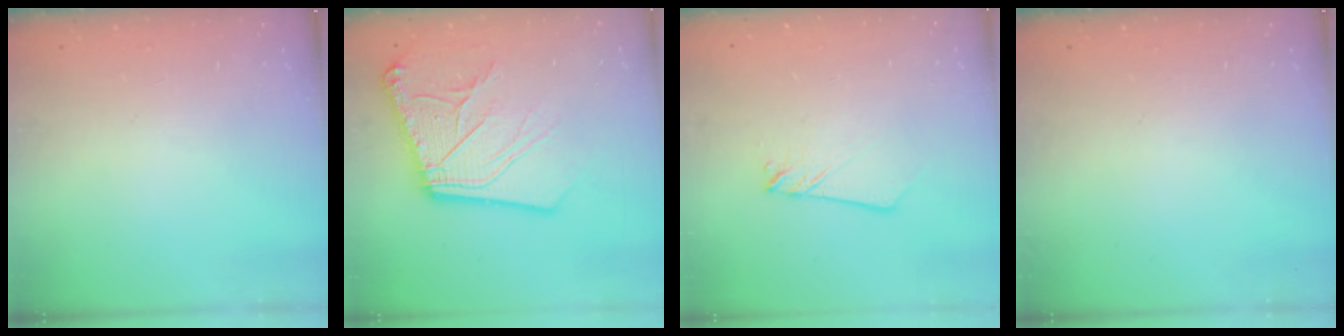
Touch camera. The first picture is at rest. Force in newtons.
{"total": 17.8, "press": 17.7, "slide": 2.3}
{"total": 2.8, "press": 2.8, "slide": 0.3}
{"total": 0.0}